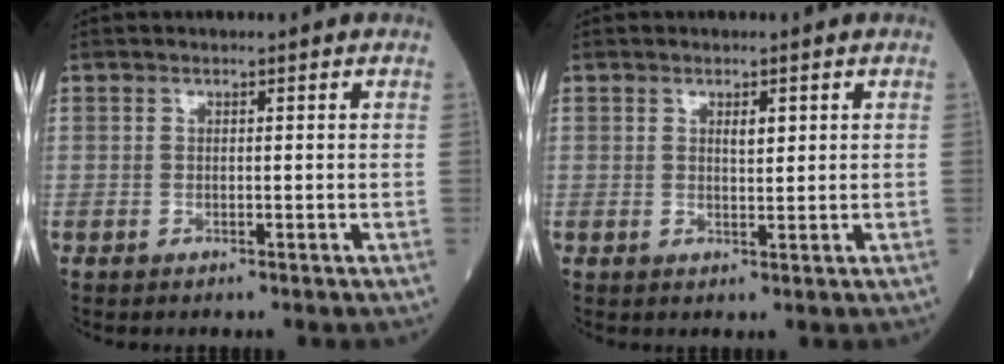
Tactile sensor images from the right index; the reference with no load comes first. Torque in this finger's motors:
{"motor_torque": [0.59, 0.09, 0.27, 0.07]}